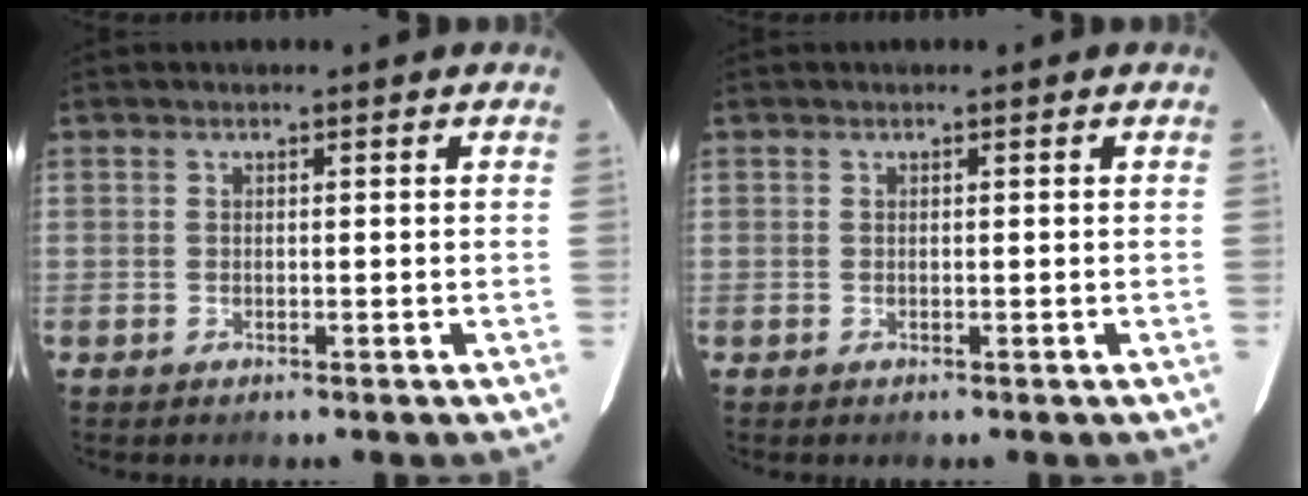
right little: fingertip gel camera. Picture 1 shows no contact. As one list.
[{"total": 0.0}]